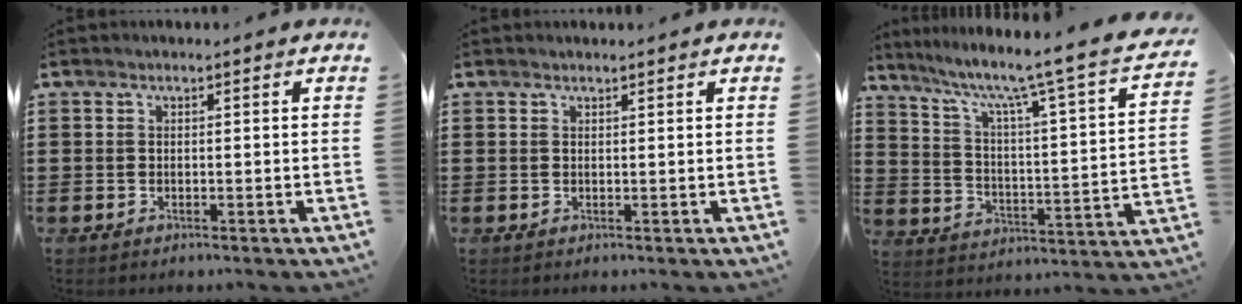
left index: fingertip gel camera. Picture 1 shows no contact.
{"total": 0.6, "force": [0.6, 0.0, 0.1], "torque": [-0.003, -0.001, 0.011]}
{"total": 7.3, "force": [5.6, -0.5, 4.6], "torque": [-0.104, -0.057, 0.077]}